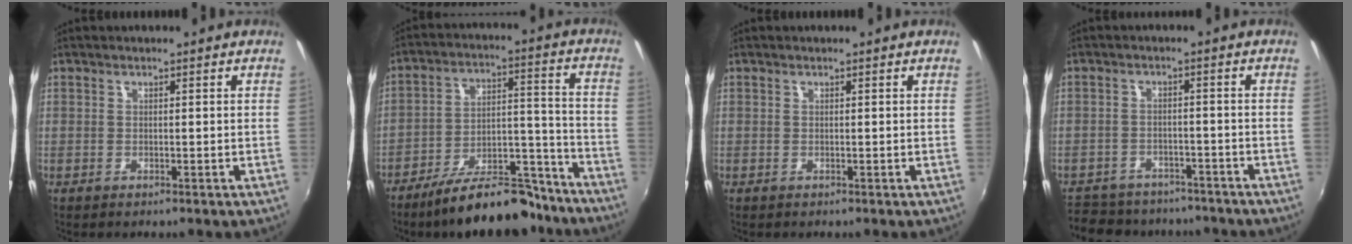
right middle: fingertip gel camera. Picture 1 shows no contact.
{"total": 18.7, "force": [-15.2, 5.9, 9.1], "torque": [-0.151, 0.021, -0.215]}
{"total": 0.0}
{"total": 15.5, "force": [-12.9, 6.7, 5.4], "torque": [-0.130, 0.006, -0.177]}